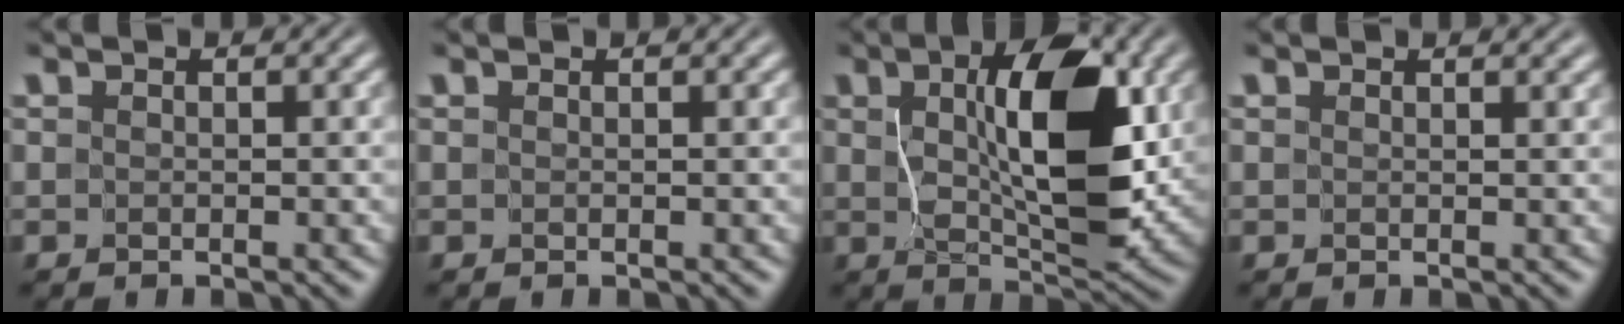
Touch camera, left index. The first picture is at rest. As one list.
[{"total": 0.0}, {"total": 9.7, "force": [2.0, 4.3, 8.5], "torque": [-0.138, 0.000, 0.035]}, {"total": 0.8, "force": [0.7, 0.1, 0.4], "torque": [-0.005, -0.002, 0.005]}]